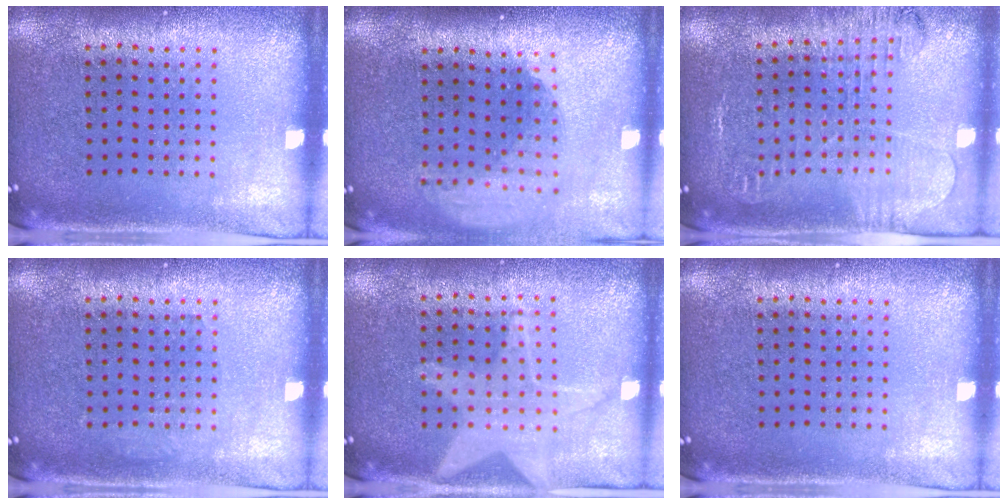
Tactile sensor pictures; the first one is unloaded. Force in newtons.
{"total": 1.9, "press": 1.5, "slide": 1.1}
{"total": 1.8, "press": 1.8, "slide": 0.4}
{"total": 0.6, "press": 0.6, "slide": 0.1}
{"total": 1.3, "press": 1.2, "slide": 0.3}
{"total": 0.0}